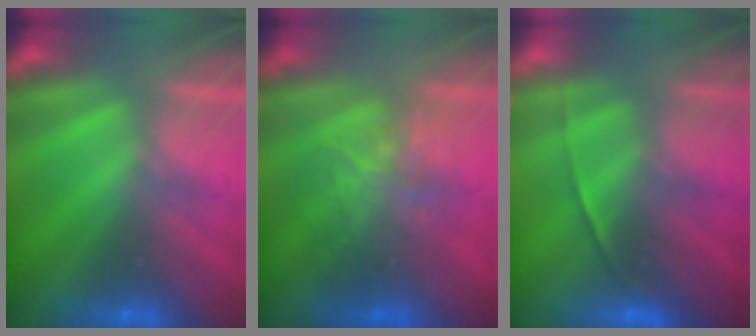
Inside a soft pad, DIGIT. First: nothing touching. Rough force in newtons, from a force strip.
{"total": 2.5}
{"total": 1.8}